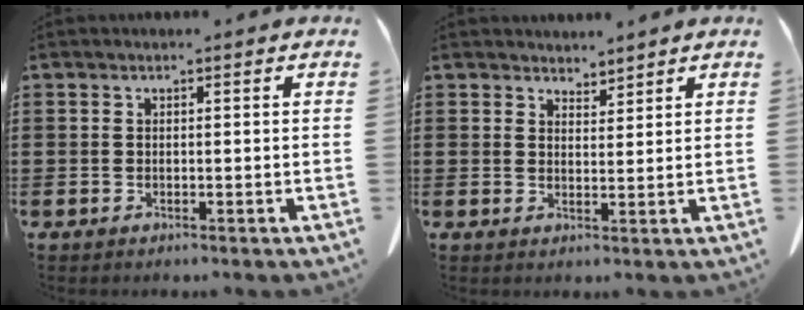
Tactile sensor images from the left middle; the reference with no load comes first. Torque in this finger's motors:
{"motor_torque": [-0.25, 0.29, -0.04, -0.01]}